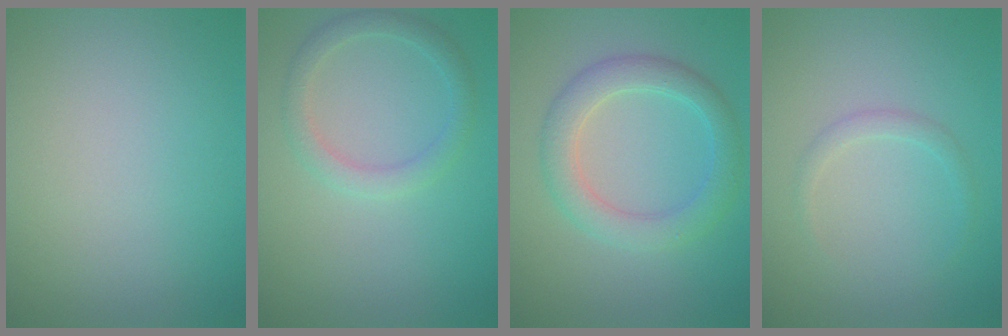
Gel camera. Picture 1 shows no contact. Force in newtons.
{"total": 2.3, "press": 2.3, "slide": 0.0}
{"total": 4.0, "press": 4.0, "slide": 0.1}
{"total": 1.1, "press": 1.1, "slide": 0.1}